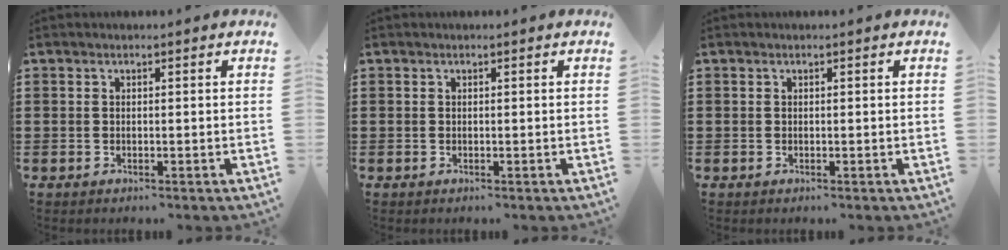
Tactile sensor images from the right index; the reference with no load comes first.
{"total": 0.0}
{"total": 0.0}